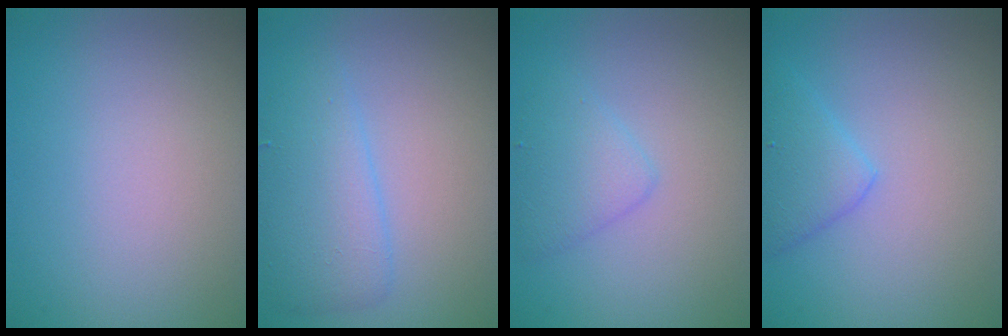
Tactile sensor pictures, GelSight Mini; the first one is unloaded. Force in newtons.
{"total": 4.0, "press": 4.0, "slide": 0.1}
{"total": 2.5, "press": 2.5, "slide": 0.1}
{"total": 2.8, "press": 2.8, "slide": 0.2}